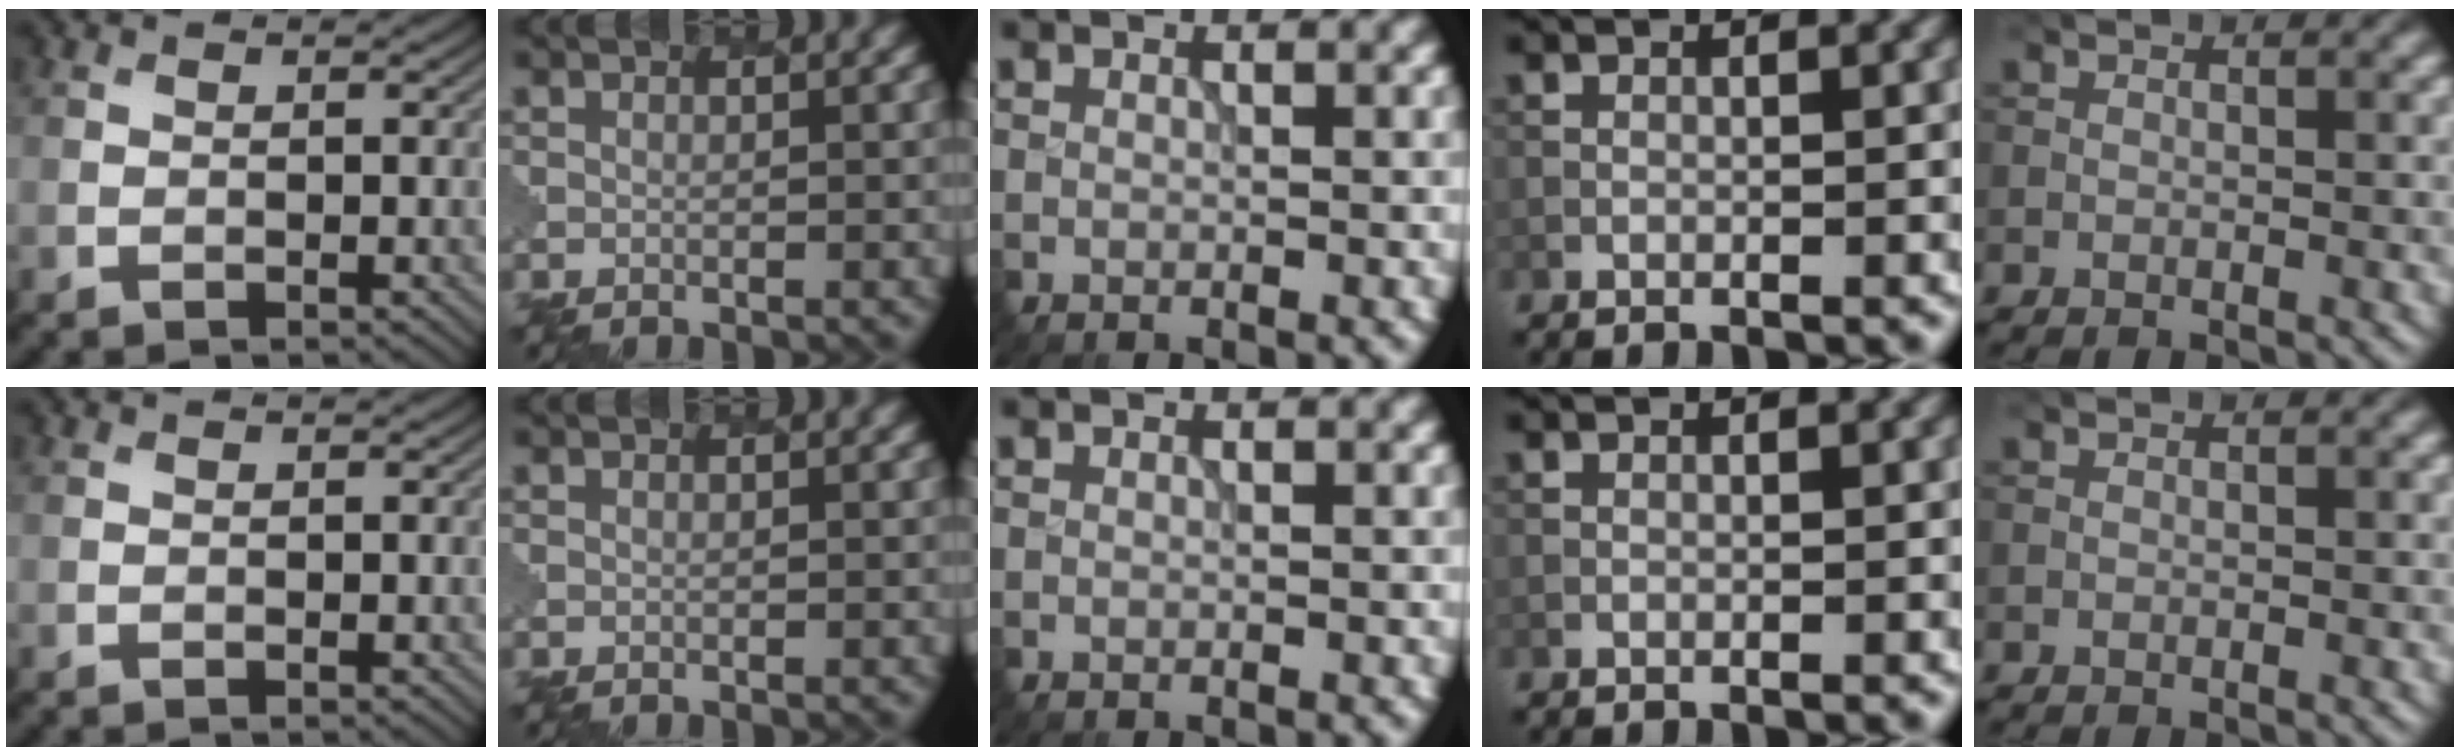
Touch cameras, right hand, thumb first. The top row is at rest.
{}